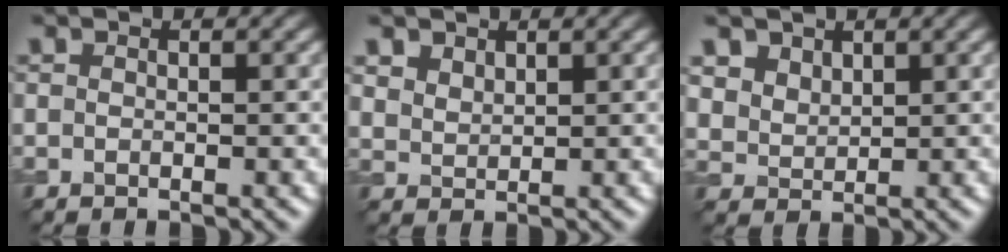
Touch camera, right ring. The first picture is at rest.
{"total": 1.9, "force": [1.5, 1.1, 0.6], "torque": [-0.020, -0.003, 0.036]}
{"total": 2.9, "force": [2.1, 1.8, 0.9], "torque": [-0.034, -0.011, 0.057]}